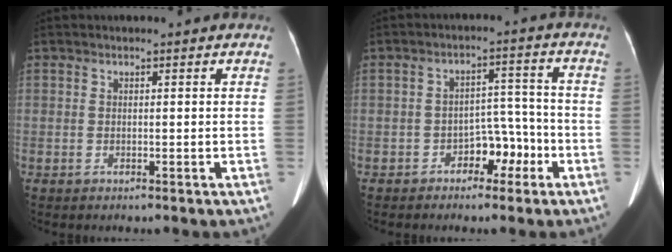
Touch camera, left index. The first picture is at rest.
{"total": 5.1, "force": [-3.0, 2.7, 3.0], "torque": [-0.037, 0.023, -0.046]}